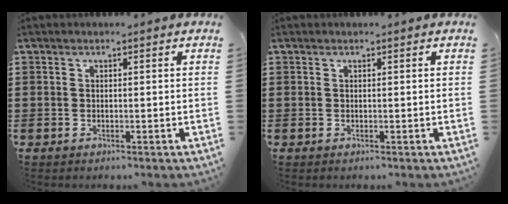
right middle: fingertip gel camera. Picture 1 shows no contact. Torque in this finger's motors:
{"motor_torque": [0.00, 0.00, 0.00, -0.01]}